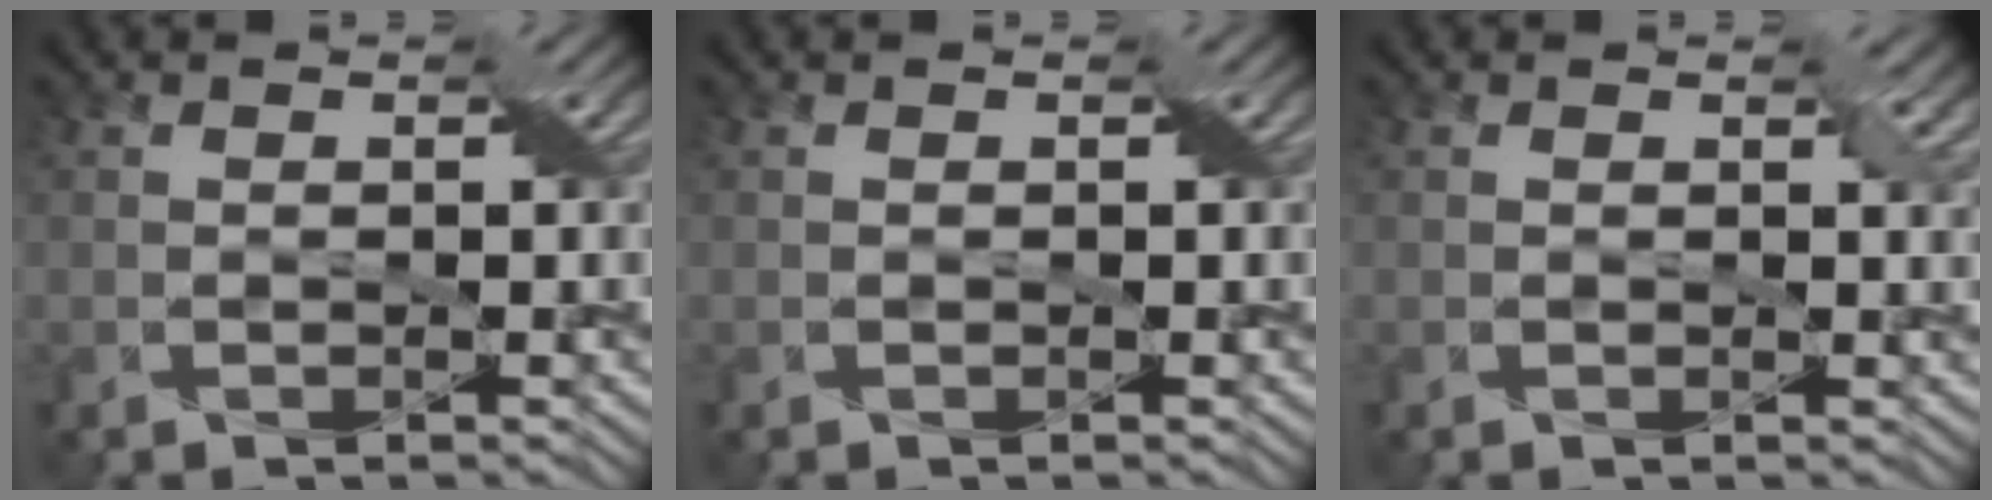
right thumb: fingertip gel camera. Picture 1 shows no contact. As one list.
[{"total": 0.0}, {"total": 1.2, "force": [0.8, 0.4, 0.9], "torque": [-0.014, -0.004, 0.015]}]